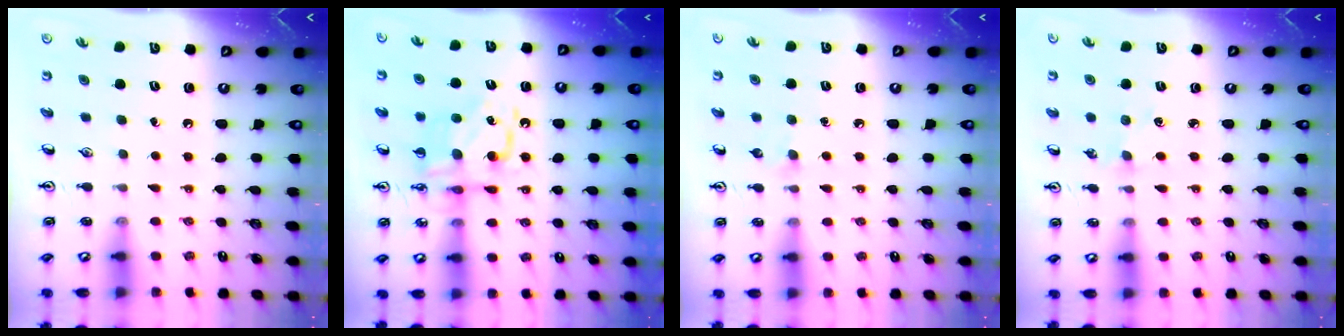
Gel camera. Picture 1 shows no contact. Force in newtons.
{"total": 11.2, "press": 11.2, "slide": 0.5}
{"total": 3.5, "press": 3.4, "slide": 0.6}
{"total": 2.8, "press": 2.7, "slide": 0.4}